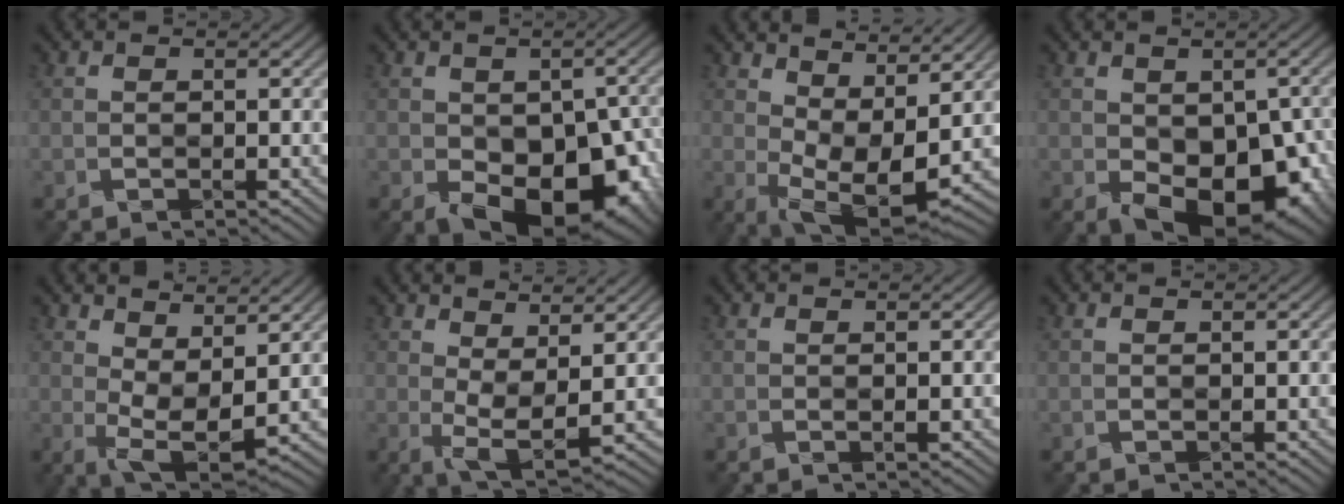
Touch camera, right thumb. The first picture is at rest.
{"total": 12.1, "force": [-4.5, 6.8, 9.0], "torque": [-0.119, -0.030, -0.064]}
{"total": 9.2, "force": [3.3, 4.1, 7.6], "torque": [-0.144, -0.006, 0.062]}
{"total": 10.8, "force": [-3.6, 6.1, 8.1], "torque": [-0.115, -0.030, -0.052]}
{"total": 6.6, "force": [2.3, 2.7, 5.6], "torque": [-0.110, -0.002, 0.041]}
{"total": 5.2, "force": [1.9, 1.7, 4.5], "torque": [-0.086, 0.003, 0.032]}
{"total": 0.0}
{"total": 0.0}